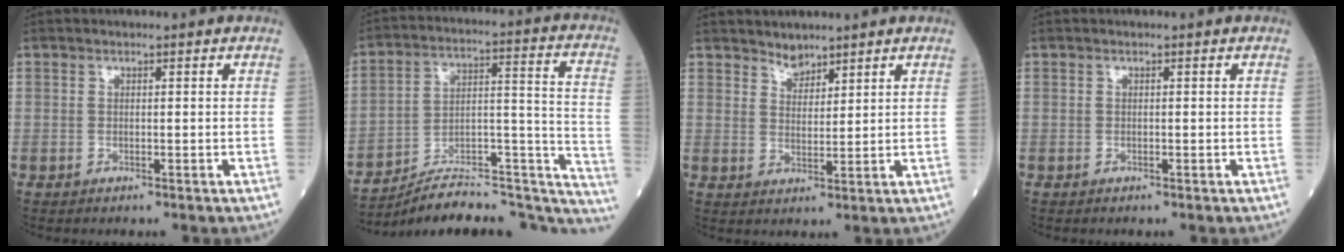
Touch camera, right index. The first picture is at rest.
{"total": 24.3, "force": [-21.8, 5.7, 9.1], "torque": [-0.069, 0.057, -0.309]}
{"total": 2.7, "force": [2.5, 1.0, 0.4], "torque": [-0.003, 0.000, 0.045]}
{"total": 0.0}